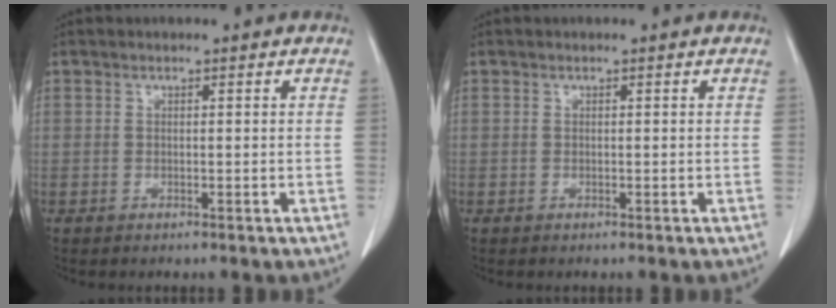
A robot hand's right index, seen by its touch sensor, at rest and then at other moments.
{"total": 0.0}